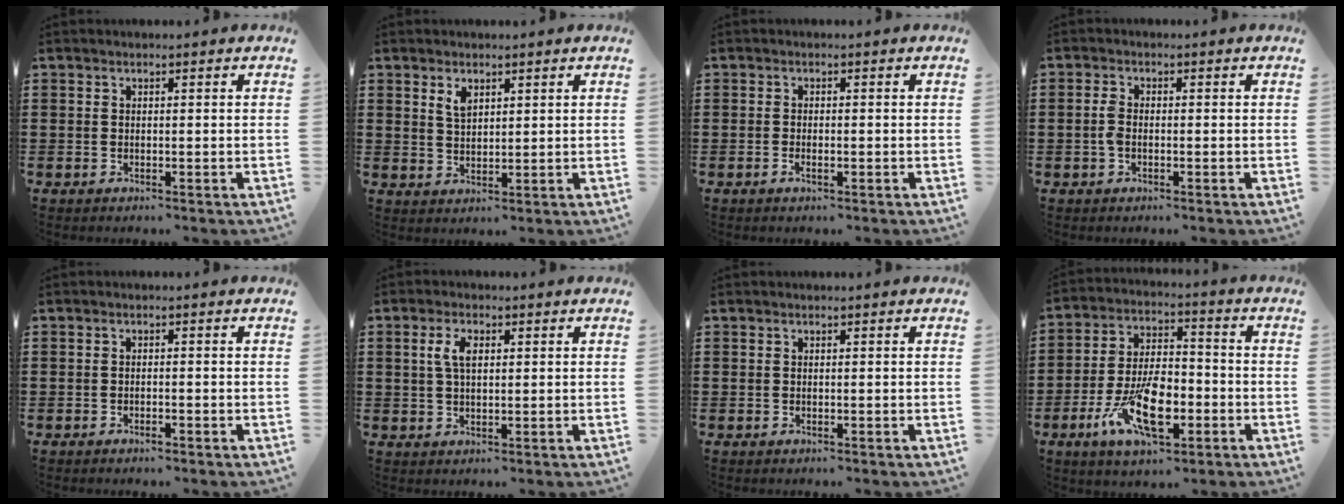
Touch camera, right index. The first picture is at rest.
{"total": 2.5, "force": [1.6, 1.3, 1.5], "torque": [-0.034, 0.003, 0.029]}
{"total": 1.1, "force": [-0.5, 0.3, 0.9], "torque": [-0.018, -0.004, -0.009]}
{"total": 2.0, "force": [-0.5, 1.0, 1.7], "torque": [-0.039, -0.001, -0.011]}
{"total": 0.8, "force": [-0.7, 0.1, 0.4], "torque": [-0.011, -0.005, -0.012]}
{"total": 4.0, "force": [0.9, 1.9, 3.4], "torque": [-0.072, 0.011, 0.014]}
{"total": 0.0}
{"total": 12.3, "force": [-4.6, 5.7, 9.9], "torque": [-0.192, -0.001, -0.081]}